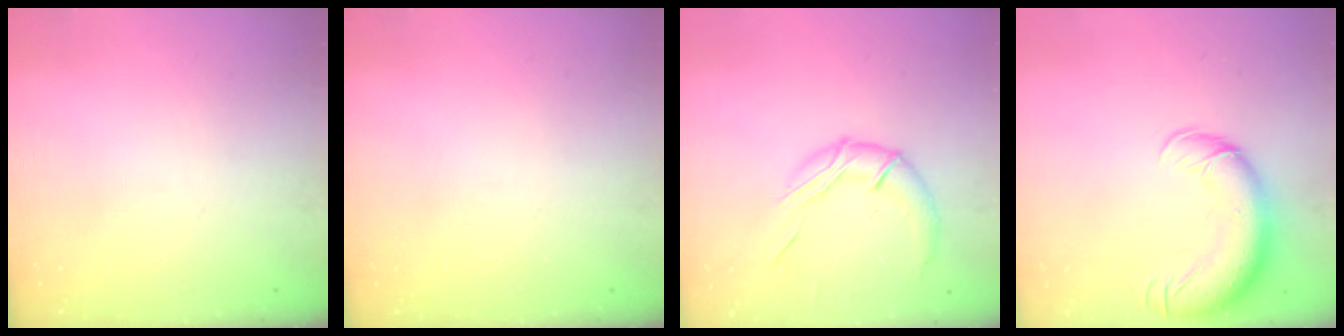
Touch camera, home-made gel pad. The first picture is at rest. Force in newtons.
{"total": 0.0}
{"total": 11.8, "press": 11.8, "slide": 0.6}
{"total": 16.3, "press": 15.9, "slide": 3.8}